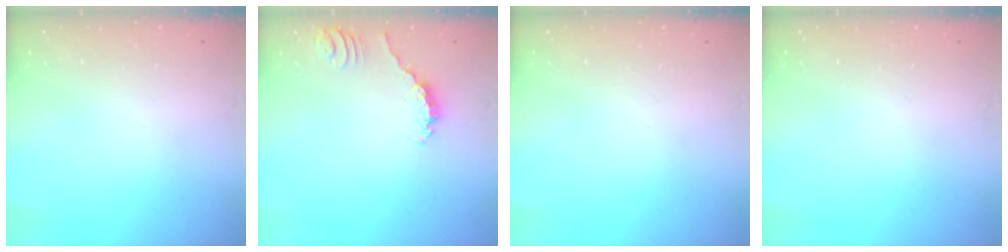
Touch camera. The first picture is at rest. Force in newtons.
{"total": 2.3, "press": 2.3, "slide": 0.2}
{"total": 0.0}
{"total": 0.0}